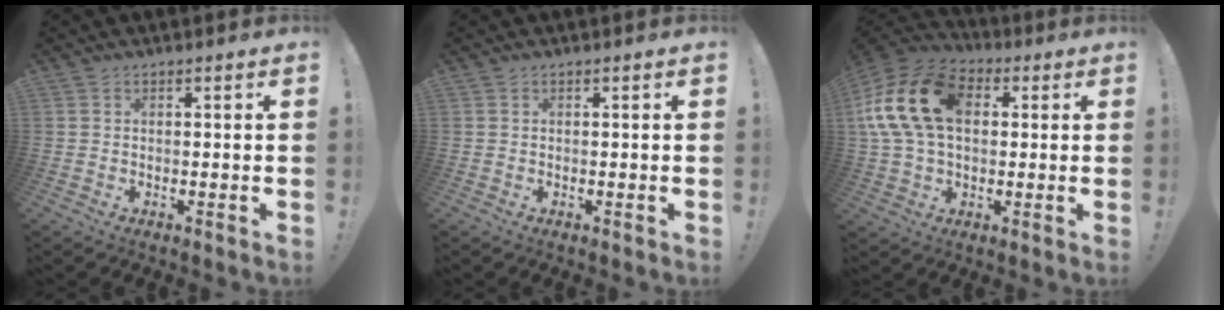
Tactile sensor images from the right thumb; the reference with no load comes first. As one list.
[{"total": 0.0}, {"total": 20.1, "force": [3.8, 13.8, 14.1], "torque": [-0.268, 0.010, 0.073]}]